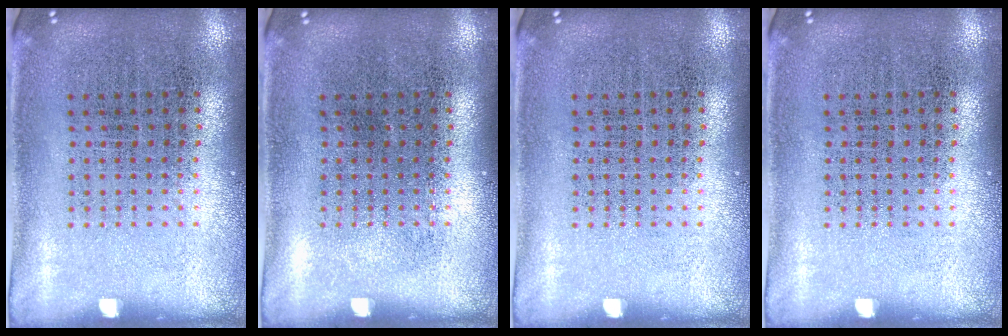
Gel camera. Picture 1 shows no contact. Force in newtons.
{"total": 0.0}
{"total": 0.0}
{"total": 0.0}